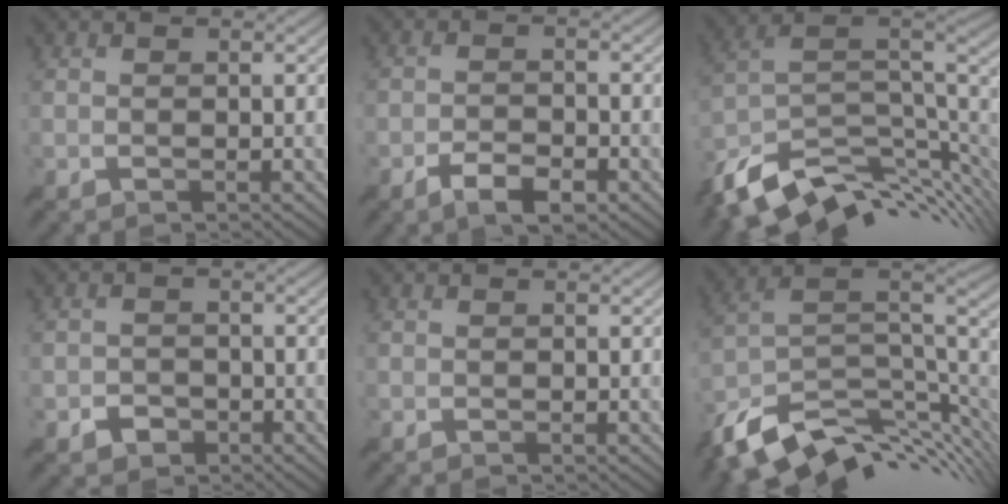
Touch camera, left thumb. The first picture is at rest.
{"total": 4.5, "force": [-2.9, 1.6, 3.0], "torque": [-0.056, -0.003, -0.050]}
{"total": 13.2, "force": [-7.0, 6.1, 9.3], "torque": [-0.206, -0.022, -0.113]}
{"total": 2.4, "force": [-1.5, 1.8, 0.7], "torque": [-0.006, -0.003, -0.028]}
{"total": 0.0}
{"total": 13.3, "force": [-7.1, 6.2, 9.4], "torque": [-0.208, -0.022, -0.115]}